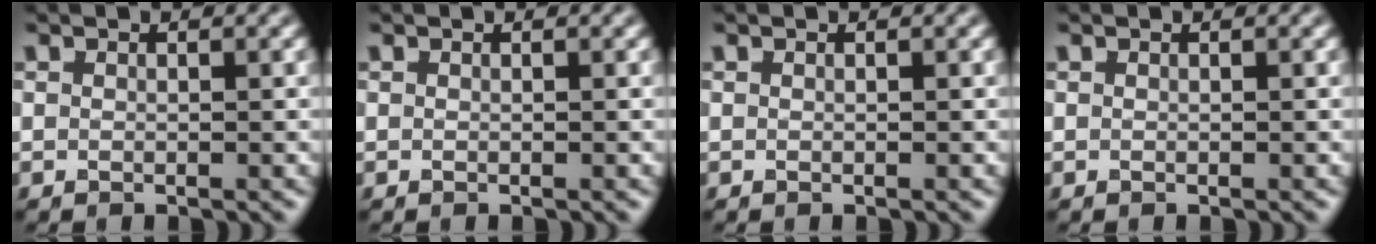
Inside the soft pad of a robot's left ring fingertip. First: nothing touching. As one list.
[{"total": 0.0}, {"total": 0.0}, {"total": 0.0}]